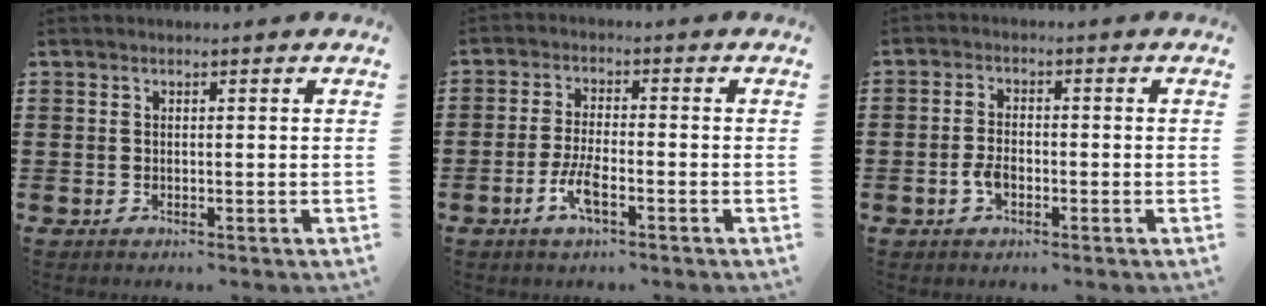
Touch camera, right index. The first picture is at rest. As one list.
[{"total": 4.7, "force": [-2.2, 1.2, 4.0], "torque": [-0.093, -0.006, -0.047]}, {"total": 3.1, "force": [-1.2, 1.8, 2.2], "torque": [-0.056, -0.002, -0.025]}]